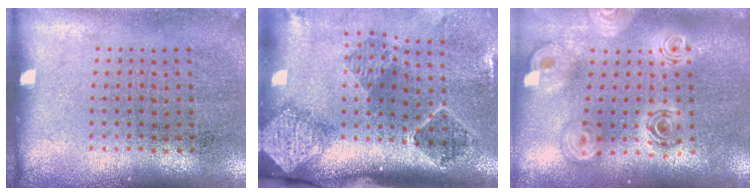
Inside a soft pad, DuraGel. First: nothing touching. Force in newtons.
{"total": 2.8, "press": 1.9, "slide": 2.1}
{"total": 2.4, "press": 1.9, "slide": 1.5}